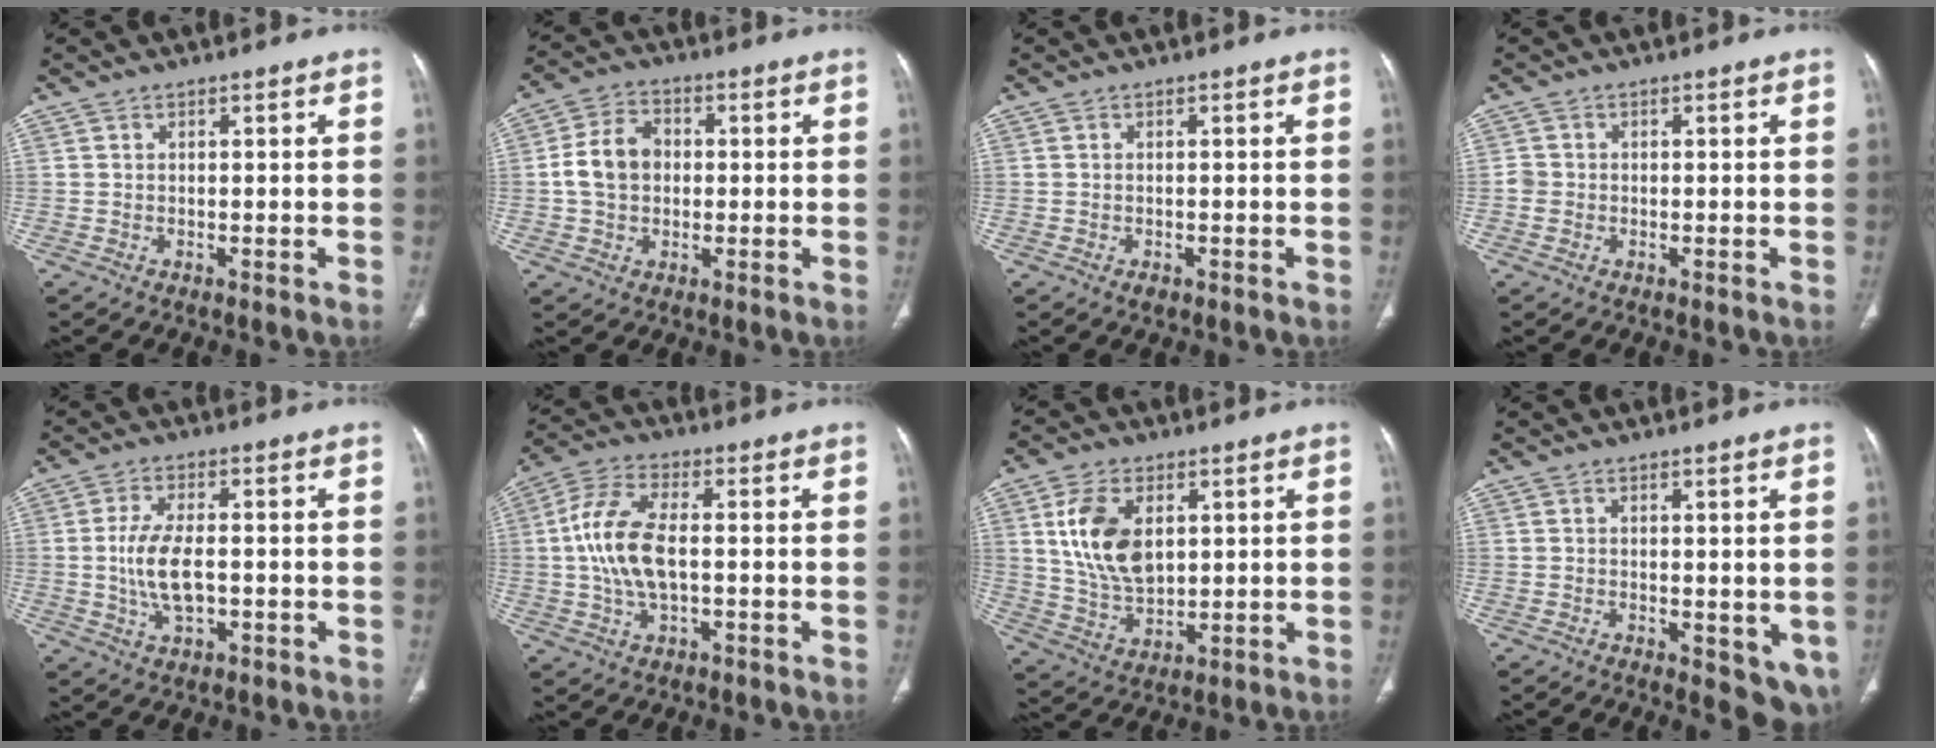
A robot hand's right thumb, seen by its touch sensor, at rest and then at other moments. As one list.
[{"total": 8.6, "force": [0.1, 6.5, 5.6], "torque": [-0.091, 0.018, -0.004]}, {"total": 1.1, "force": [-0.5, 0.7, 0.6], "torque": [-0.009, 0.001, -0.005]}, {"total": 1.7, "force": [-0.4, 1.6, 0.5], "torque": [-0.004, 0.005, -0.011]}, {"total": 8.2, "force": [-0.7, 4.2, 7.1], "torque": [-0.144, 0.002, -0.012]}, {"total": 11.6, "force": [0.0, 5.7, 10.1], "torque": [-0.215, 0.016, -0.002]}, {"total": 12.7, "force": [3.4, 7.8, 9.4], "torque": [-0.165, -0.016, 0.074]}, {"total": 6.6, "force": [-0.9, 3.1, 5.8], "torque": [-0.053, -0.016, -0.007]}]